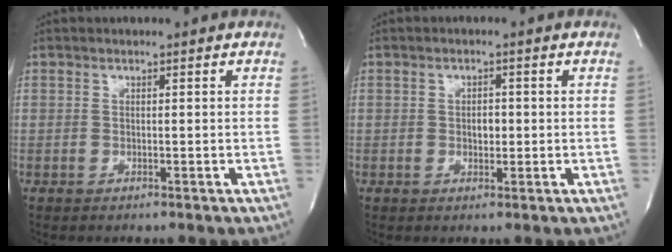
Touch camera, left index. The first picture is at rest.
{"total": 1.8, "force": [-0.2, 1.1, 1.4], "torque": [-0.021, -0.001, -0.001]}